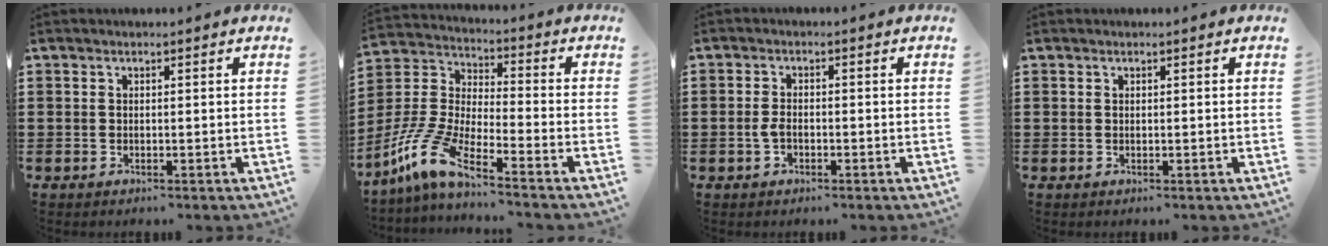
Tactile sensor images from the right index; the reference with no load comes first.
{"total": 9.0, "force": [-7.2, 0.9, 5.4], "torque": [-0.158, -0.019, -0.156]}
{"total": 2.3, "force": [-0.8, 1.2, 1.7], "torque": [-0.049, -0.003, -0.019]}
{"total": 0.0}